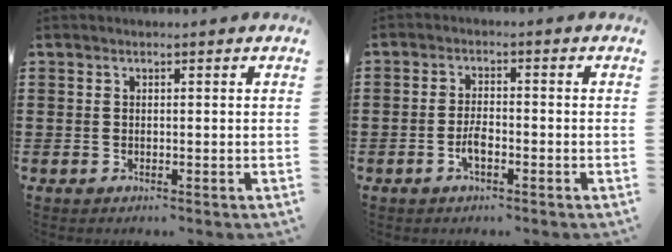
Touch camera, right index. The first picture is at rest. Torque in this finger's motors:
{"motor_torque": [1.24, 0.89, 0.24, 0.10]}